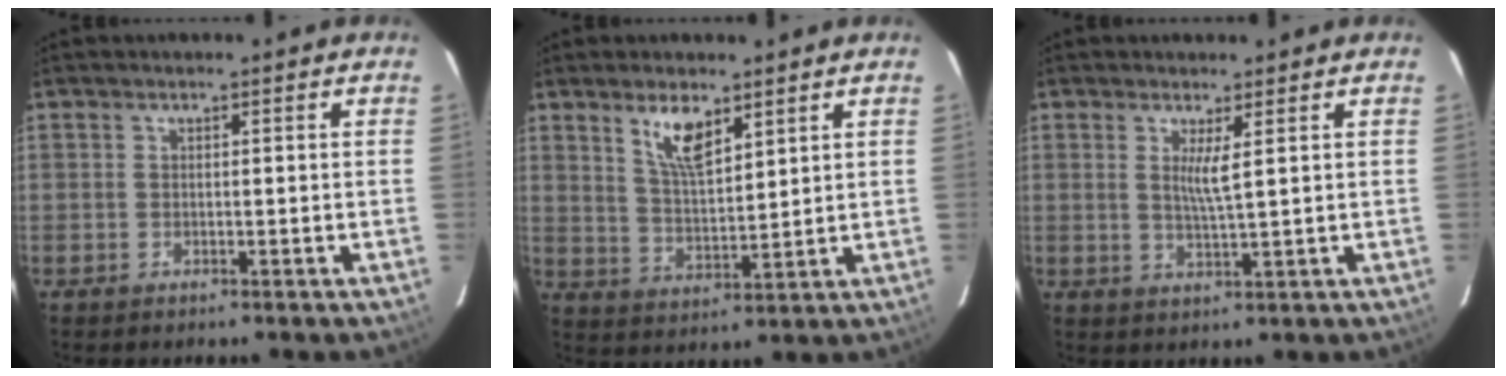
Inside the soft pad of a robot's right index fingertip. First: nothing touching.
{"total": 7.4, "force": [4.7, 2.6, 5.2], "torque": [-0.093, 0.000, 0.095]}
{"total": 3.4, "force": [1.2, -0.3, 3.2], "torque": [-0.059, -0.010, 0.019]}